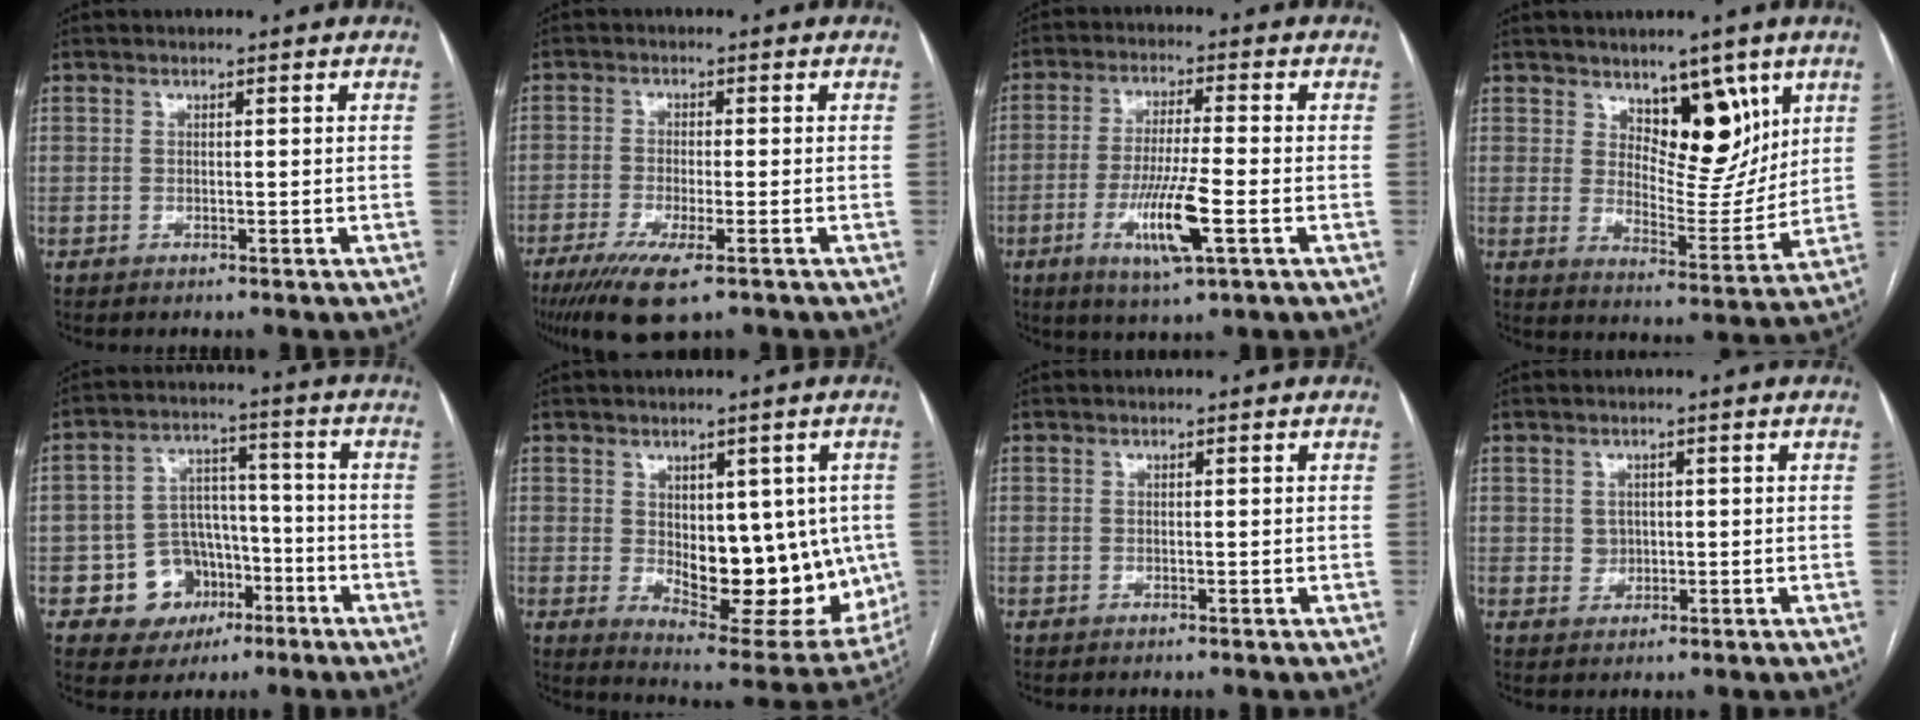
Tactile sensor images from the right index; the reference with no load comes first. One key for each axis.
{"total": 8.8, "fx": -5.5, "fy": 1.5, "fz": 6.7, "tx": -0.120, "ty": -0.023, "tz": -0.090}
{"total": 10.0, "fx": -3.4, "fy": 0.5, "fz": 9.4, "tx": -0.179, "ty": -0.018, "tz": -0.060}
{"total": 9.8, "fx": 5.5, "fy": 4.7, "fz": 6.7, "tx": -0.086, "ty": -0.008, "tz": 0.096}
{"total": 9.3, "fx": -3.9, "fy": 8.0, "fz": 2.8, "tx": -0.037, "ty": 0.028, "tz": -0.052}
{"total": 16.5, "fx": -0.4, "fy": 7.8, "fz": 14.5, "tx": -0.189, "ty": -0.009, "tz": 0.021}
{"total": 0.0}
{"total": 2.0, "fx": 0.4, "fy": 1.8, "fz": 0.8, "tx": -0.012, "ty": -0.002, "tz": 0.010}